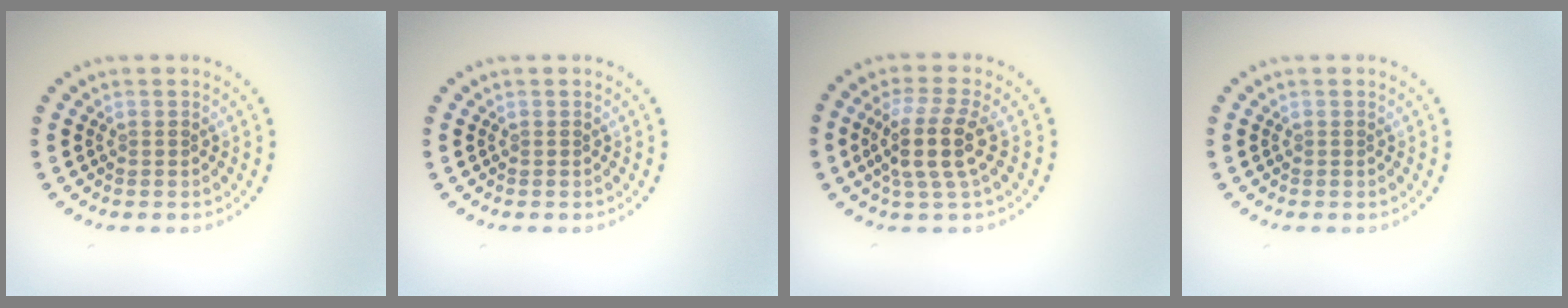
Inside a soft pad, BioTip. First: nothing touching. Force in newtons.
{"total": 0.0}
{"total": 4.1, "press": 3.4, "slide": 2.2}
{"total": 0.0}